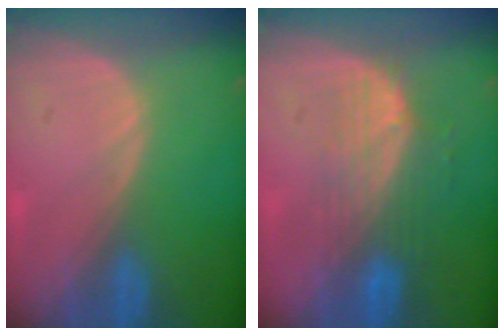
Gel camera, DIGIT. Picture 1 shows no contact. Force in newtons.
{"total": 7.7, "press": 6.9, "slide": 3.5}